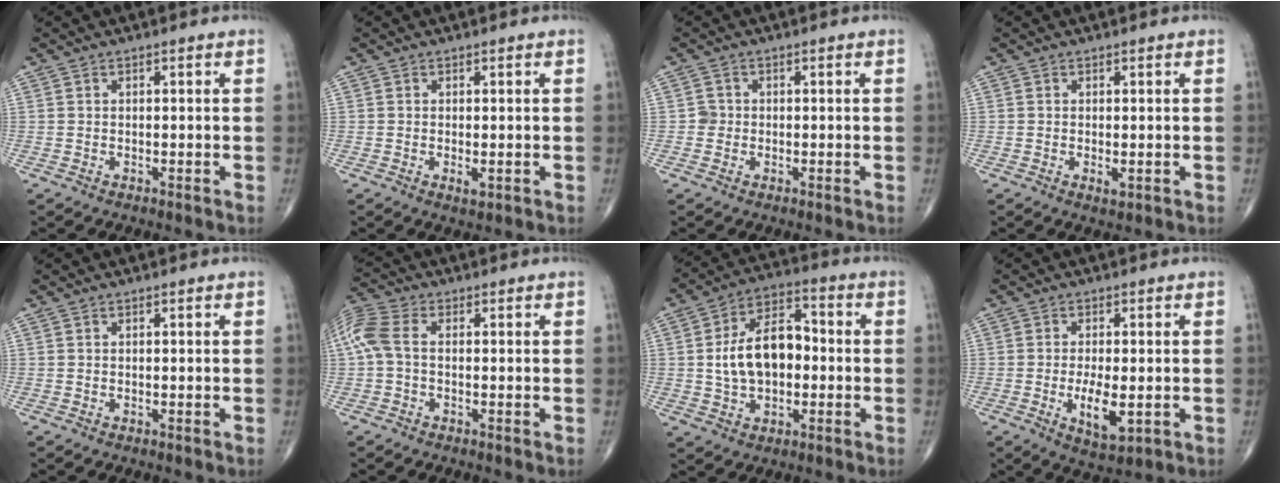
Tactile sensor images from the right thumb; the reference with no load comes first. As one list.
[{"total": 1.6, "force": [-0.3, 0.6, 1.4], "torque": [-0.026, -0.005, -0.004]}, {"total": 1.6, "force": [-0.2, 1.6, 0.3], "torque": [0.007, 0.007, -0.007]}, {"total": 1.3, "force": [-0.2, 0.6, 1.2], "torque": [-0.022, -0.005, -0.001]}, {"total": 0.0}, {"total": 7.0, "force": [0.0, 4.1, 5.6], "torque": [-0.146, 0.023, -0.006]}, {"total": 13.3, "force": [-0.2, 8.2, 10.4], "torque": [-0.162, 0.028, -0.007]}, {"total": 7.0, "force": [-1.4, 2.9, 6.2], "torque": [-0.104, -0.013, -0.017]}]